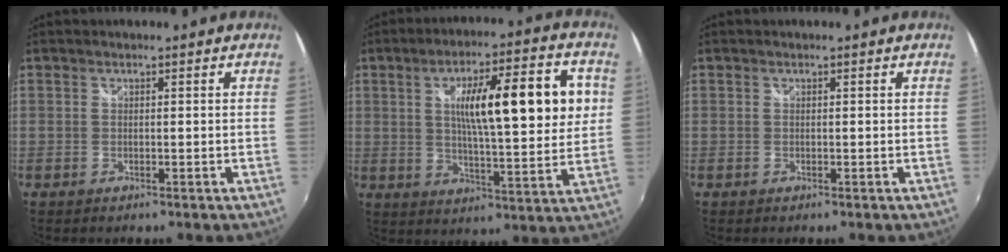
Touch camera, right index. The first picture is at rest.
{"total": 17.8, "force": [3.8, 3.9, 17.0], "torque": [-0.260, 0.015, 0.055]}
{"total": 0.0}